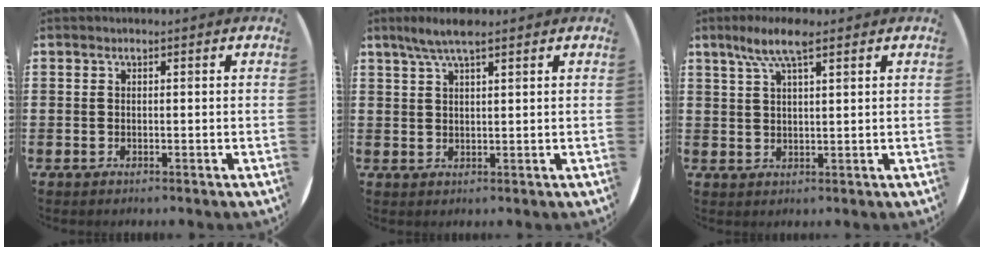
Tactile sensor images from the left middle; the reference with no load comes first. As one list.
[{"total": 4.0, "force": [2.9, 0.7, 2.7], "torque": [-0.057, 0.007, 0.050]}, {"total": 6.1, "force": [4.0, 1.5, 4.4], "torque": [-0.093, 0.008, 0.068]}]